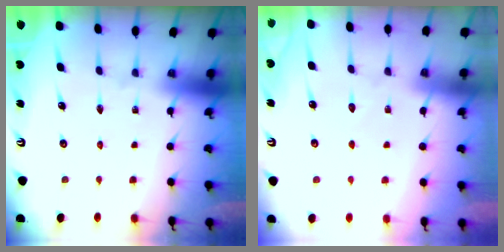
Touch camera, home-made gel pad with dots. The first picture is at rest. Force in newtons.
{"total": 4.3, "press": 4.2, "slide": 0.6}